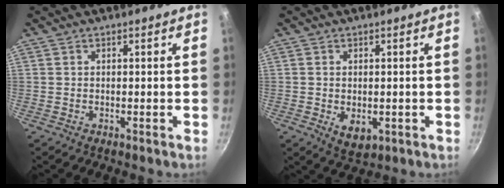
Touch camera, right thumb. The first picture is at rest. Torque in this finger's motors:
{"motor_torque": [-0.29, 0.27, 0.21, 0.33, 0.03]}